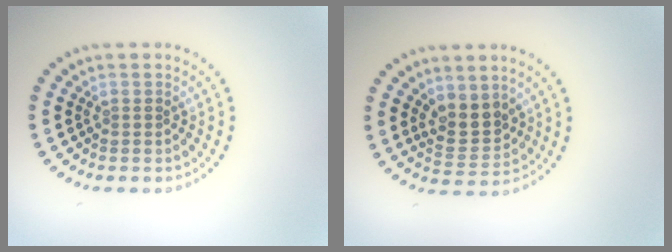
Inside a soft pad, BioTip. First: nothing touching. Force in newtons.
{"total": 2.9, "press": 2.6, "slide": 1.3}